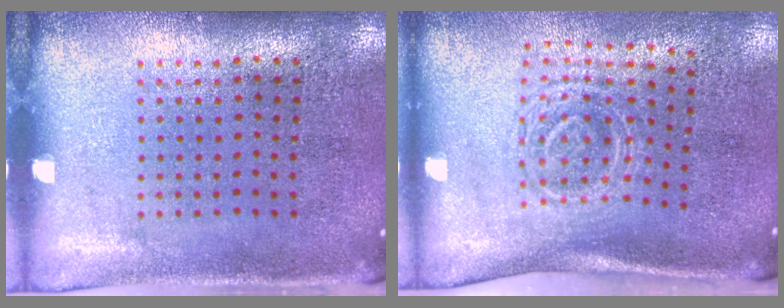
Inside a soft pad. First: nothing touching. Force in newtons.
{"total": 1.7, "press": 1.3, "slide": 1.2}